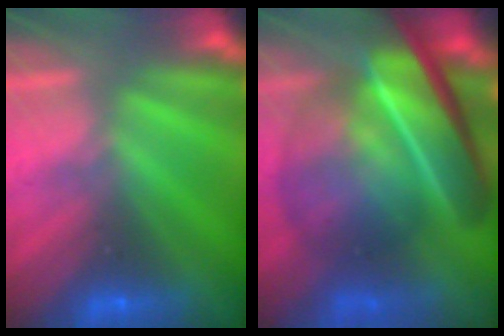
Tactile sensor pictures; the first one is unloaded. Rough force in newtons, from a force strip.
{"total": 7.5}